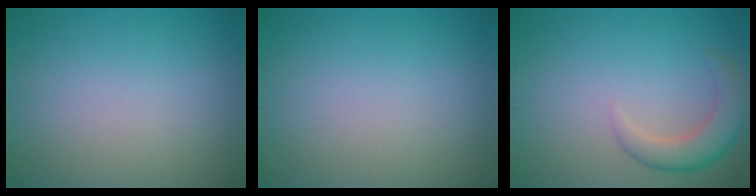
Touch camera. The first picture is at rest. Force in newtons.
{"total": 0.0}
{"total": 3.7, "press": 3.7, "slide": 0.4}